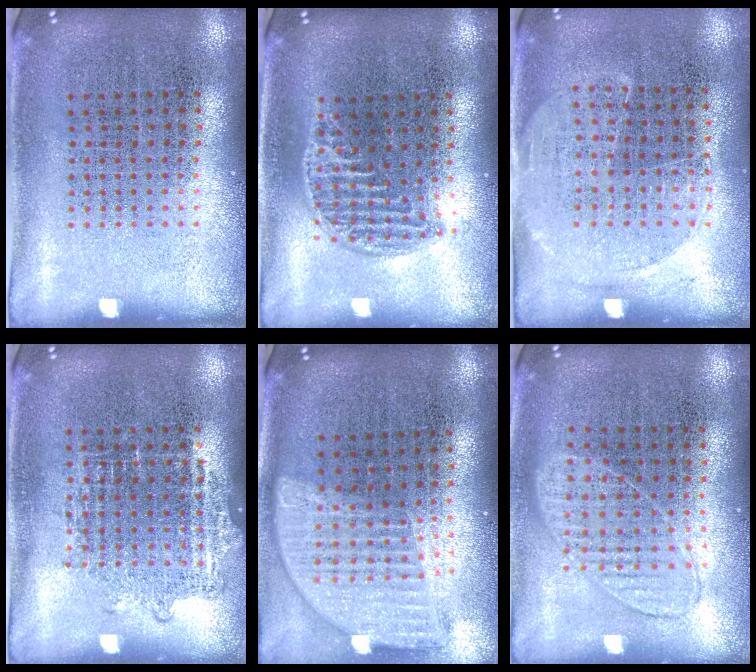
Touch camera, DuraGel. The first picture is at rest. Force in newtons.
{"total": 1.2, "press": 1.0, "slide": 0.6}
{"total": 1.4, "press": 1.2, "slide": 0.8}
{"total": 1.0, "press": 0.9, "slide": 0.4}
{"total": 1.8, "press": 1.5, "slide": 1.0}
{"total": 0.8, "press": 0.8, "slide": 0.3}